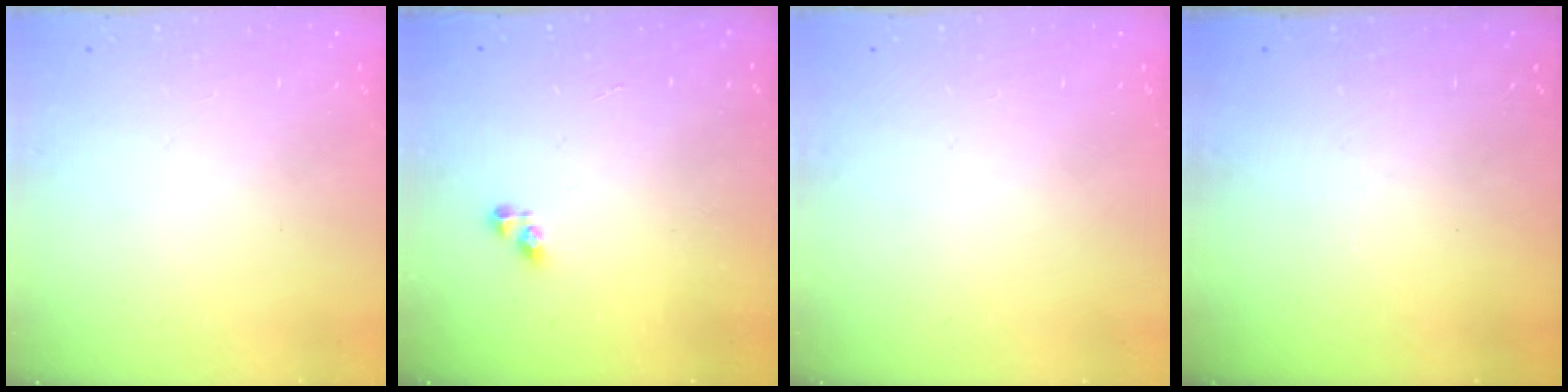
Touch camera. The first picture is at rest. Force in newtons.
{"total": 3.9, "press": 3.9, "slide": 0.7}
{"total": 0.0}
{"total": 0.0}